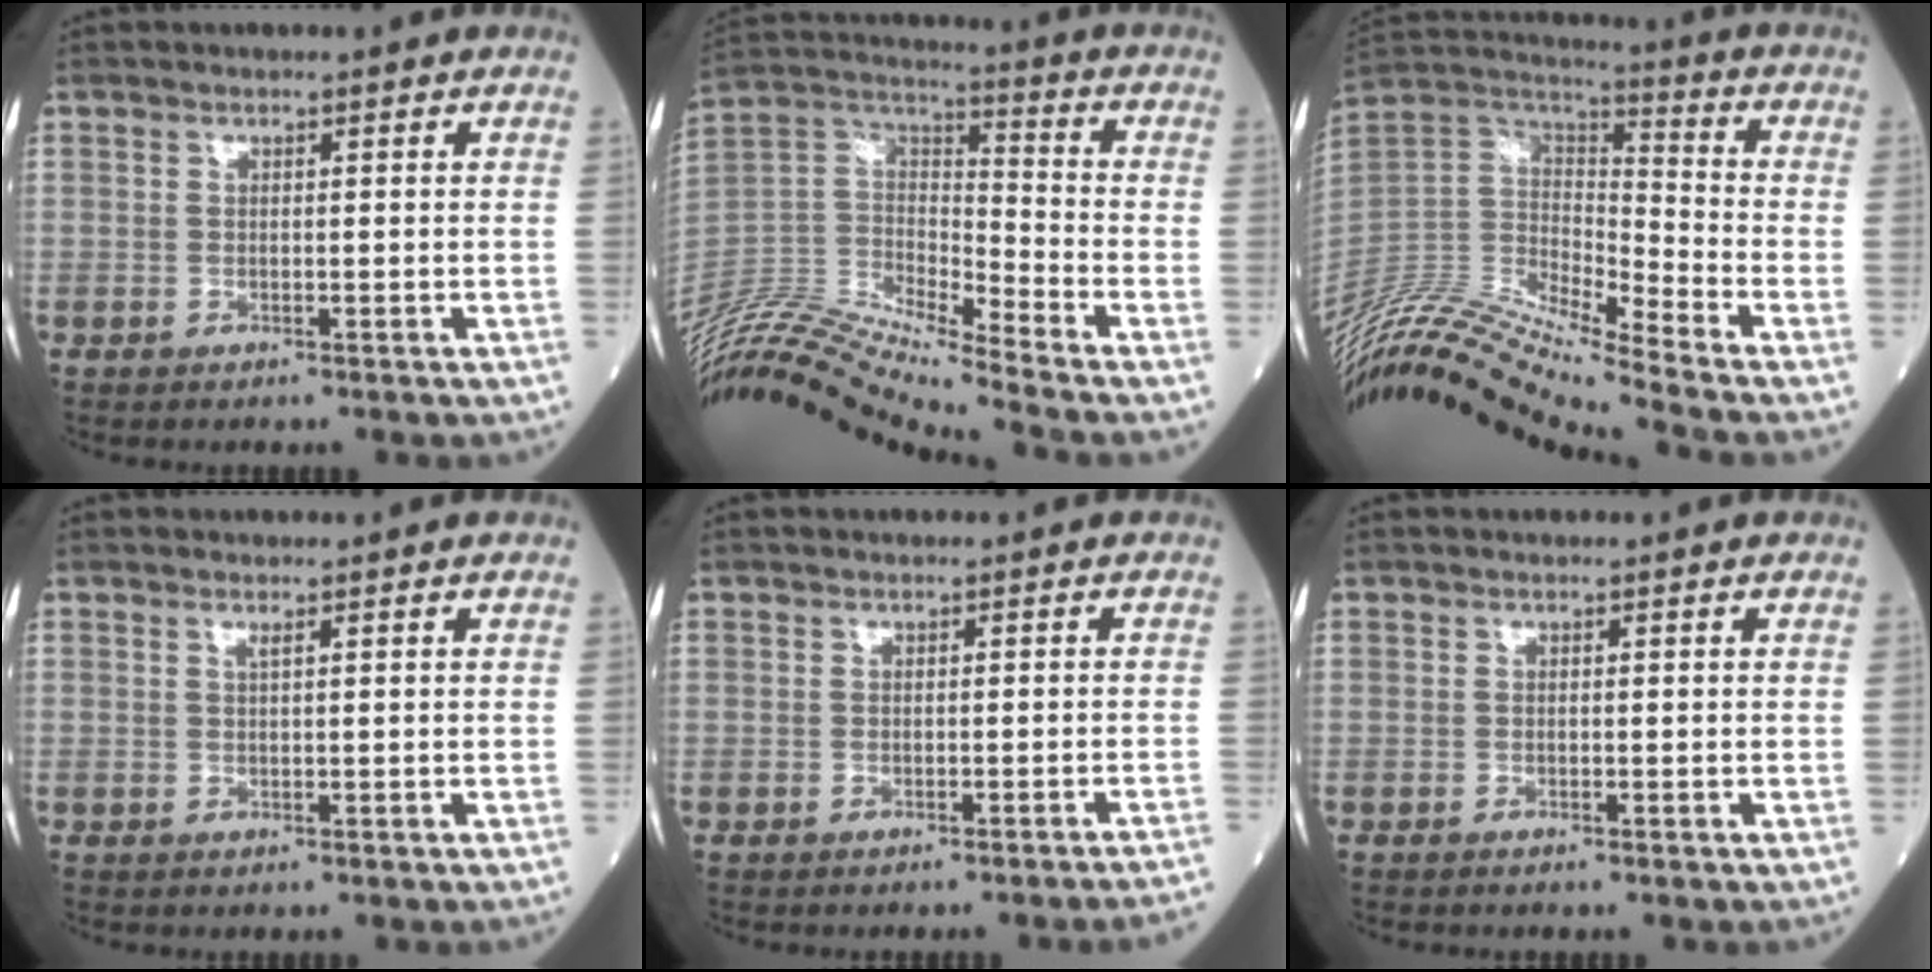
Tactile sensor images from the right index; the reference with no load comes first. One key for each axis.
{"total": 18.6, "fx": -17.4, "fy": -0.8, "fz": 6.6, "tx": -0.128, "ty": 0.032, "tz": -0.326}
{"total": 19.8, "fx": -17.9, "fy": -0.5, "fz": 8.3, "tx": -0.175, "ty": 0.024, "tz": -0.338}
{"total": 0.6, "fx": 0.4, "fy": -0.1, "fz": 0.5, "tx": -0.012, "ty": -0.002, "tz": 0.008}
{"total": 4.7, "fx": -4.2, "fy": -1.3, "fz": 1.5, "tx": -0.008, "ty": -0.012, "tz": -0.046}
{"total": 0.0}